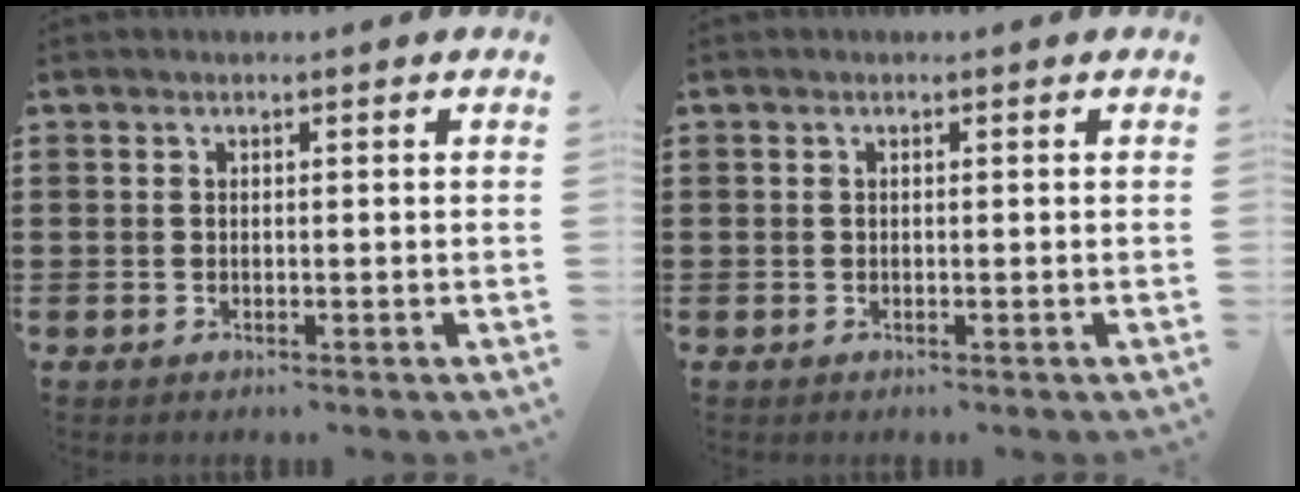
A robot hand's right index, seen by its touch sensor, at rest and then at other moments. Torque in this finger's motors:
{"motor_torque": [-0.23, -0.14, 0.01, -0.01]}